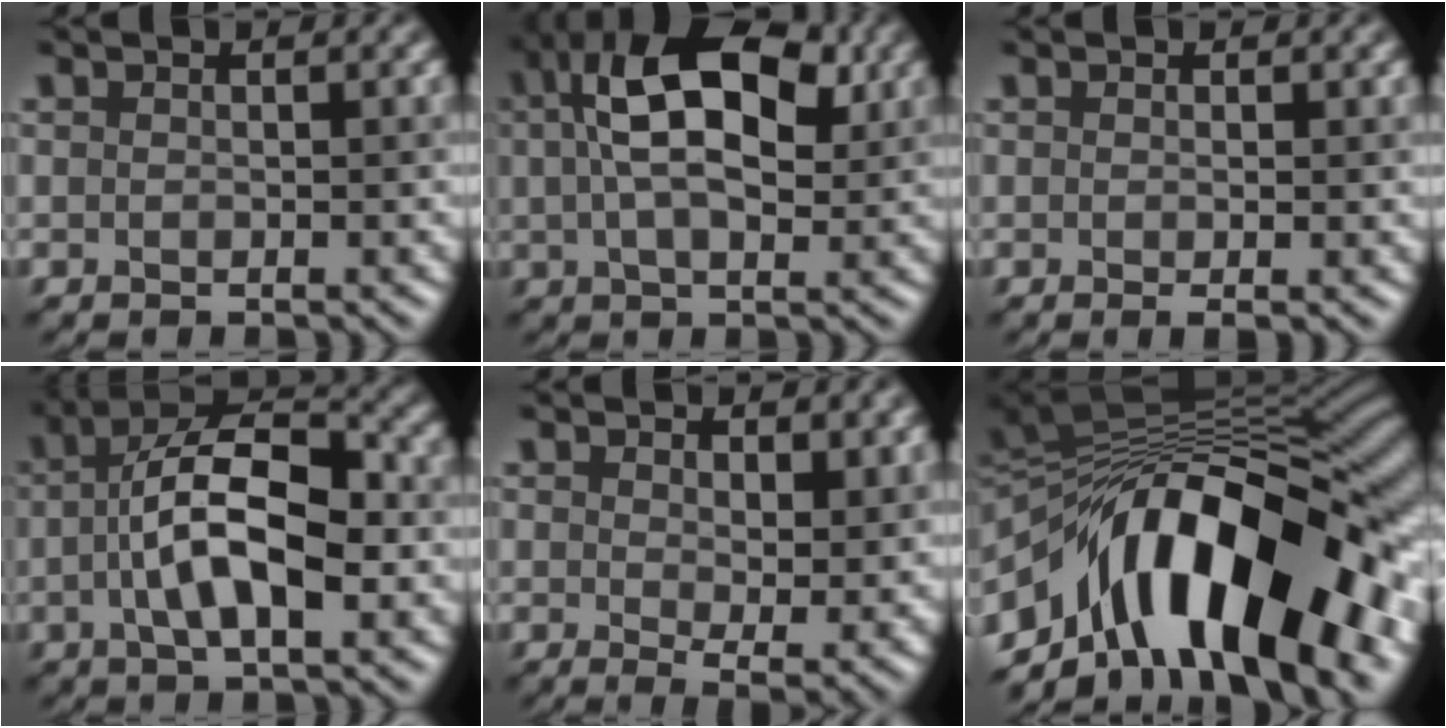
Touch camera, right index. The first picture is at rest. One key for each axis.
{"total": 10.8, "fx": 3.3, "fy": 5.6, "fz": 8.7, "tx": -0.151, "ty": 0.023, "tz": 0.039}
{"total": 1.0, "fx": 0.0, "fy": 0.2, "fz": 1.0, "tx": -0.018, "ty": -0.004, "tz": -0.001}
{"total": 8.7, "fx": -0.6, "fy": 3.7, "fz": 7.9, "tx": -0.140, "ty": 0.016, "tz": -0.015}
{"total": 5.4, "fx": 1.7, "fy": 2.2, "fz": 4.6, "tx": -0.074, "ty": -0.020, "tz": 0.036}
{"total": 16.5, "fx": -6.4, "fy": 7.4, "fz": 13.3, "tx": -0.191, "ty": 0.027, "tz": -0.112}